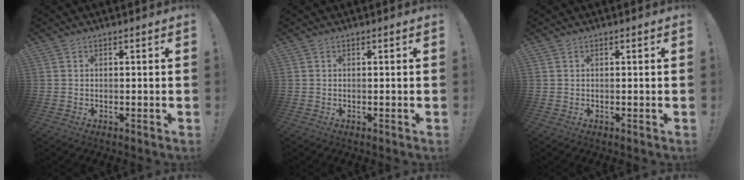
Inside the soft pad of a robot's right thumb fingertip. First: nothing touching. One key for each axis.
{"total": 0.0}
{"total": 0.0}